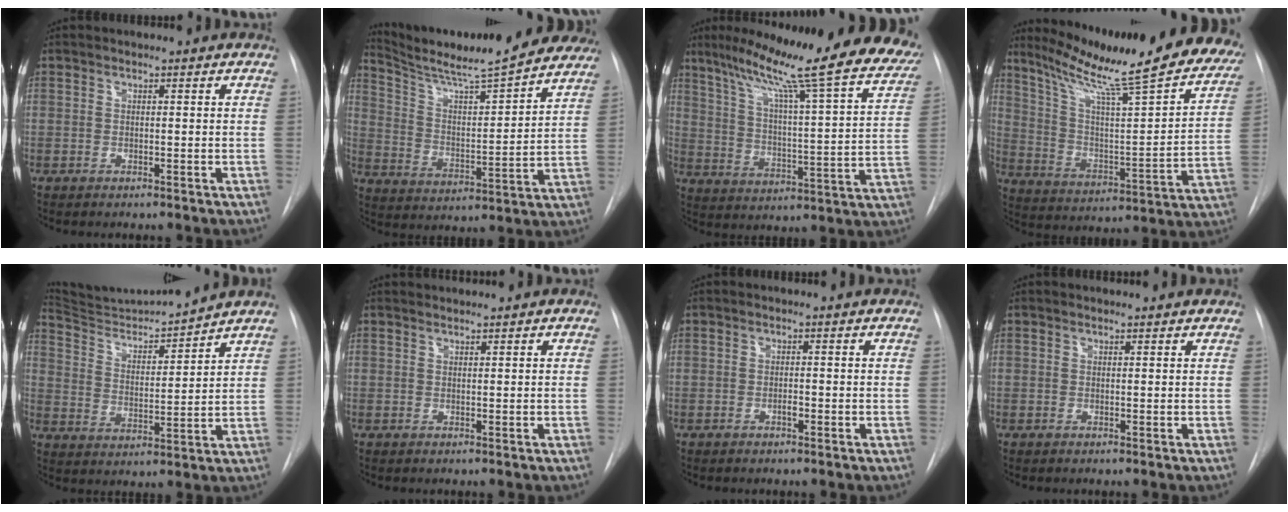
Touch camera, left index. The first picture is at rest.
{"total": 22.9, "force": [20.5, 1.9, 9.9], "torque": [-0.159, -0.029, 0.290]}
{"total": 27.7, "force": [21.8, 2.5, 16.9], "torque": [-0.258, -0.037, 0.285]}
{"total": 29.0, "force": [23.8, 3.2, 16.2], "torque": [-0.252, -0.068, 0.323]}
{"total": 11.2, "force": [10.9, -1.1, 2.1], "torque": [-0.046, -0.003, 0.196]}
{"total": 1.0, "force": [1.0, -0.3, 0.0], "torque": [0.001, 0.012, 0.022]}
{"total": 1.0, "force": [-1.0, 0.1, 0.3], "torque": [-0.002, -0.005, -0.018]}
{"total": 2.1, "force": [2.0, 0.3, 0.2], "torque": [-0.007, 0.007, 0.016]}